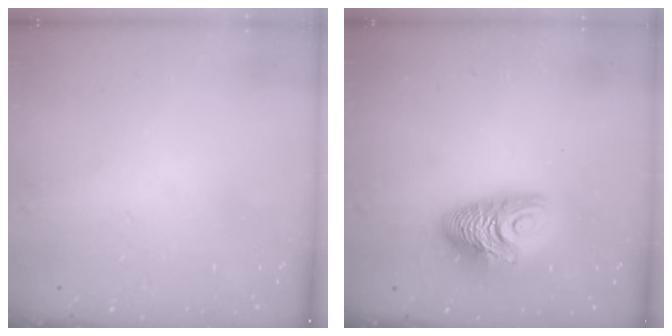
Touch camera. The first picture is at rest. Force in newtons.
{"total": 10.9, "press": 10.8, "slide": 1.2}